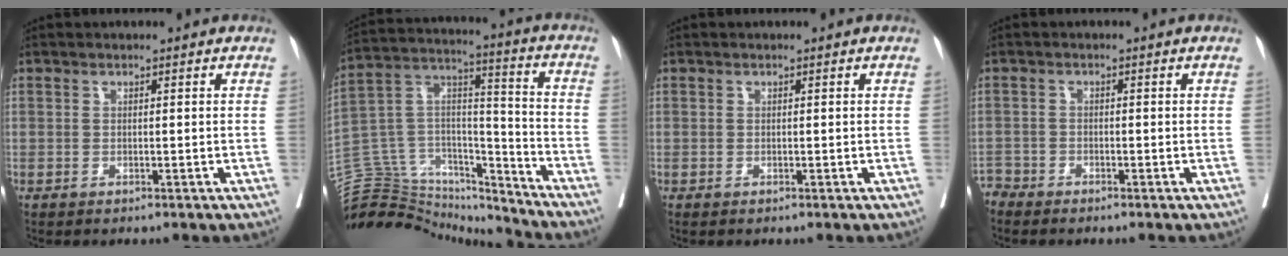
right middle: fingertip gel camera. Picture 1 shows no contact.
{"total": 21.1, "force": [-20.2, 4.9, 3.3], "torque": [-0.073, 0.065, -0.328]}
{"total": 0.0}
{"total": 1.8, "force": [-1.7, 0.3, -0.5], "torque": [0.016, -0.004, -0.037]}